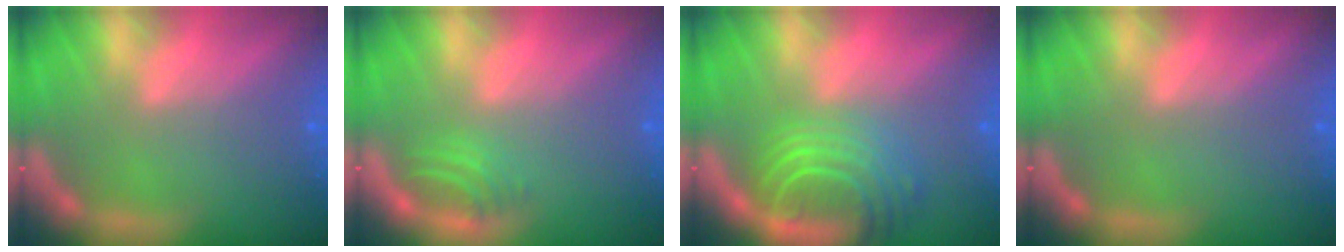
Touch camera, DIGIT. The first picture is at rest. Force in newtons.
{"total": 2.0}
{"total": 8.1}
{"total": 0.0}